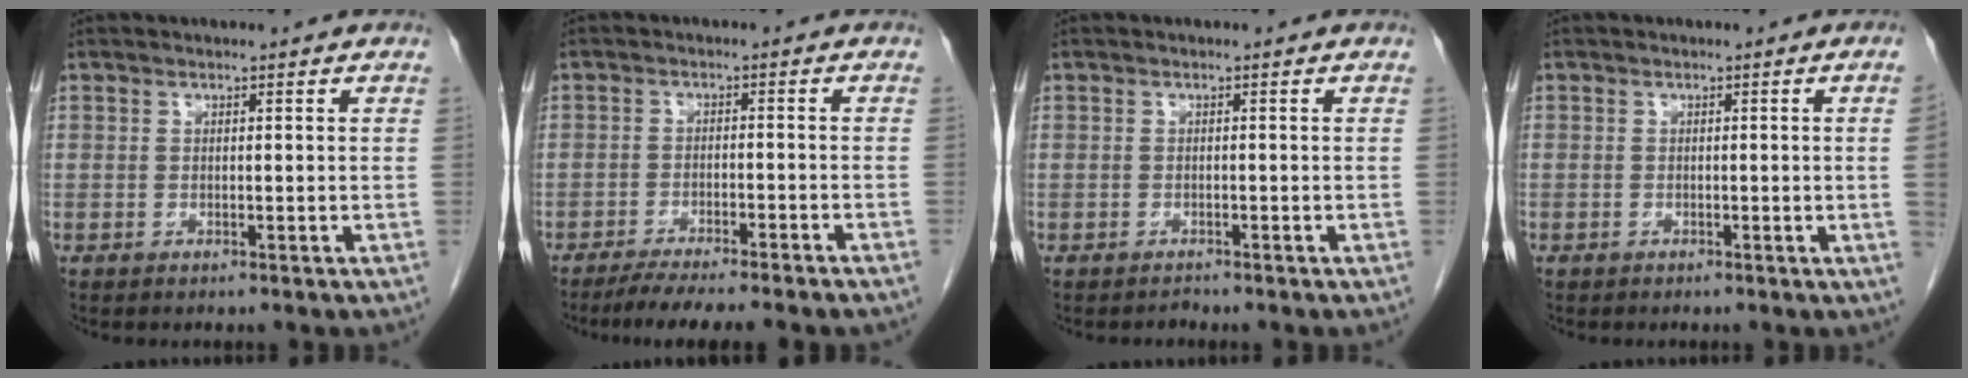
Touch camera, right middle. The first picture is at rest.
{"total": 8.8, "force": [-7.5, -0.5, 4.5], "torque": [-0.049, -0.017, -0.114]}
{"total": 0.6, "force": [-0.6, 0.1, -0.1], "torque": [0.000, -0.002, -0.010]}
{"total": 1.8, "force": [-0.2, -0.8, 1.6], "torque": [-0.016, -0.001, -0.004]}